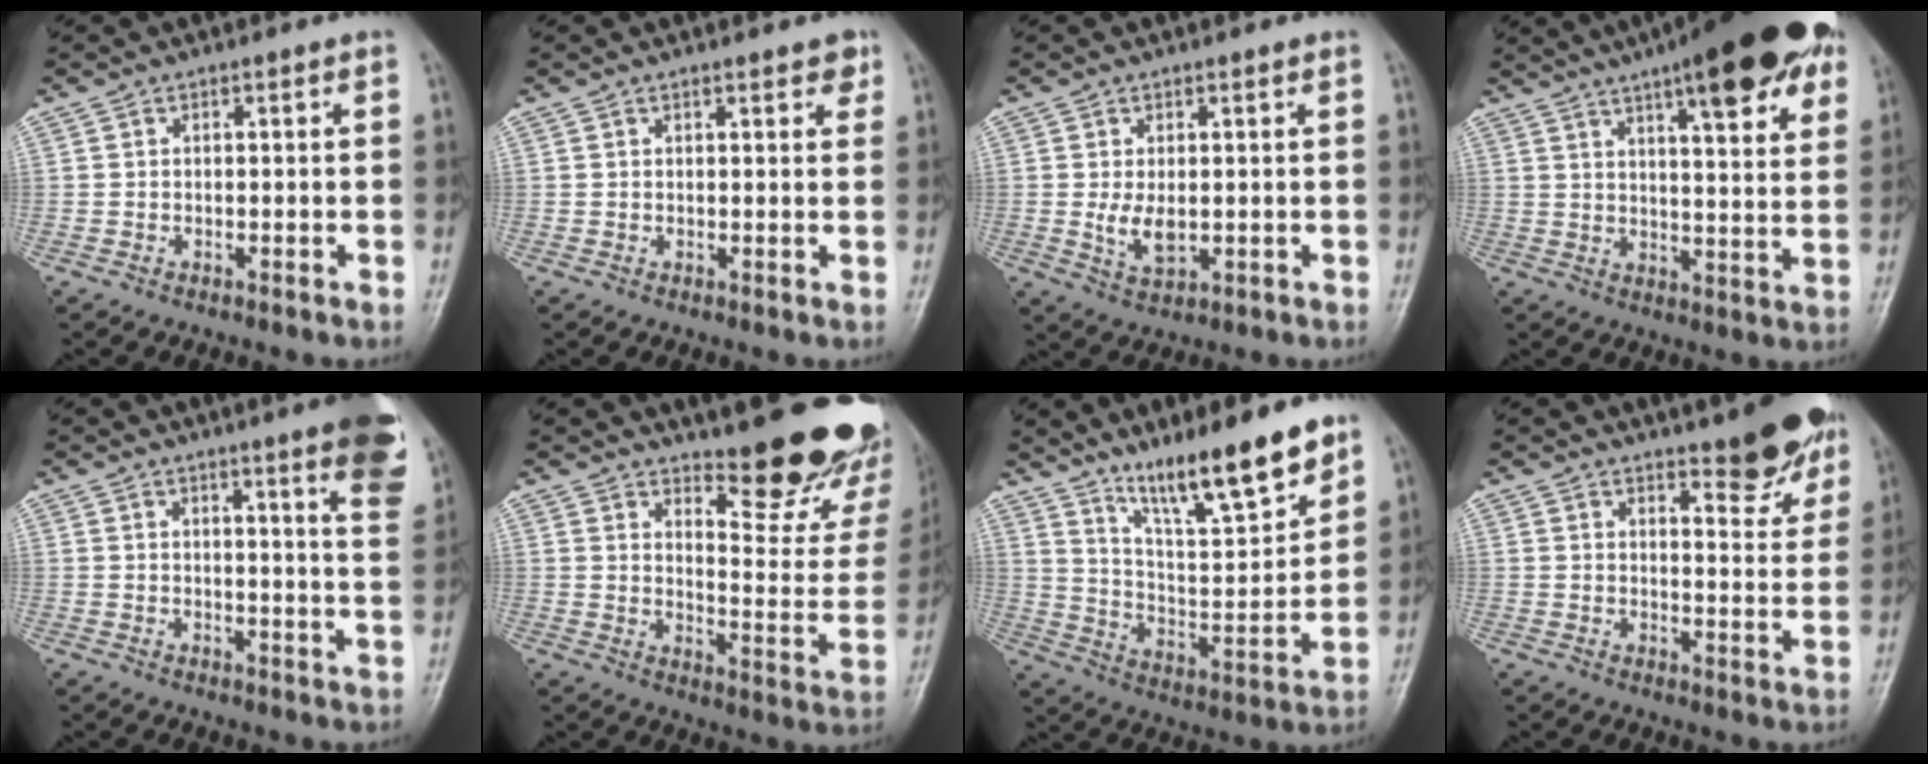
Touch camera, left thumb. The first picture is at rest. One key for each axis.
{"total": 2.4, "fx": 1.7, "fy": 1.0, "fz": 1.4, "tx": -0.006, "ty": -0.006, "tz": 0.018}
{"total": 4.3, "fx": 0.2, "fy": 2.4, "fz": 3.6, "tx": -0.062, "ty": -0.012, "tz": 0.012}
{"total": 22.6, "fx": 12.6, "fy": 5.7, "fz": 17.9, "tx": -0.231, "ty": -0.020, "tz": 0.168}
{"total": 12.3, "fx": 7.5, "fy": 1.4, "fz": 9.6, "tx": -0.101, "ty": -0.035, "tz": 0.078}
{"total": 20.0, "fx": 15.9, "fy": 5.5, "fz": 10.7, "tx": -0.098, "ty": -0.148, "tz": 0.203}
{"total": 16.7, "fx": 12.3, "fy": 3.1, "fz": 10.9, "tx": -0.154, "ty": -0.078, "tz": 0.218}
{"total": 10.6, "fx": 7.4, "fy": 3.2, "fz": 6.9, "tx": -0.061, "ty": -0.047, "tz": 0.096}